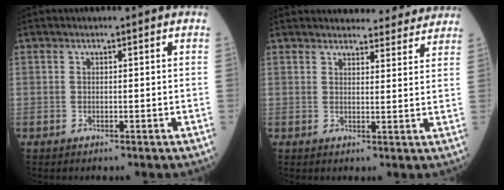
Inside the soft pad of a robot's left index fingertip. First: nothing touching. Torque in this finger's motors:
{"motor_torque": [1.18, -0.96, 0.28, 0.04]}